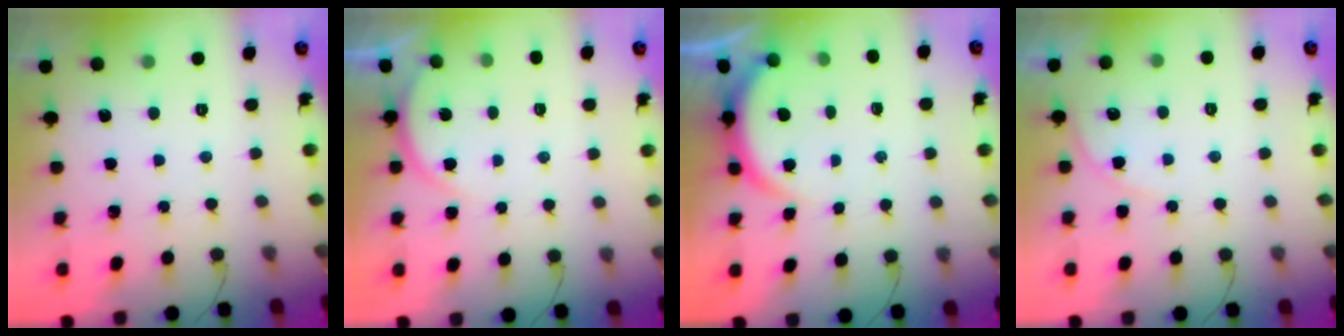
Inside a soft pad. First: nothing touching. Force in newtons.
{"total": 3.1, "press": 3.0, "slide": 0.5}
{"total": 3.7, "press": 3.7, "slide": 0.3}
{"total": 4.8, "press": 4.8, "slide": 0.5}